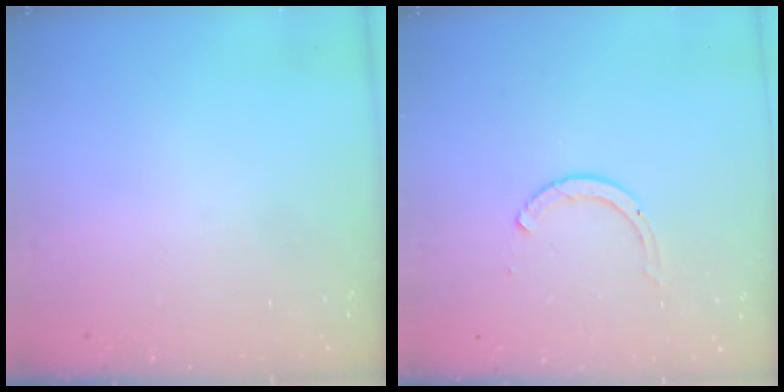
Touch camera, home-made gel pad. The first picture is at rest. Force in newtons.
{"total": 2.6, "press": 2.6, "slide": 0.3}